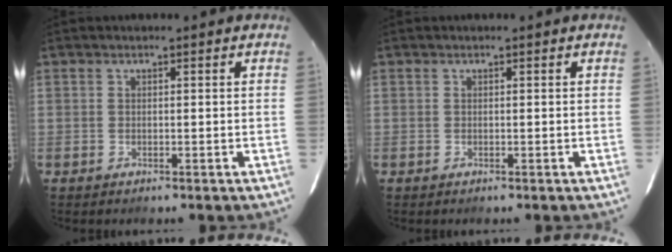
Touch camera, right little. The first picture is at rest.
{"total": 0.0}